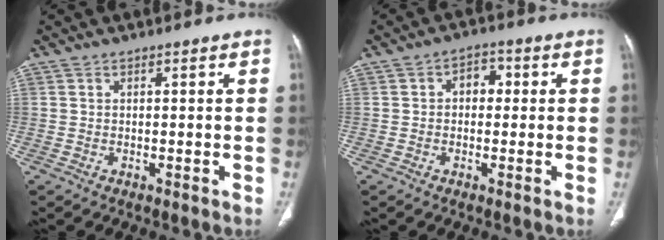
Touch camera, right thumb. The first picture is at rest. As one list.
[{"total": 4.0, "force": [0.4, 2.9, 2.7], "torque": [-0.018, 0.015, 0.001]}]